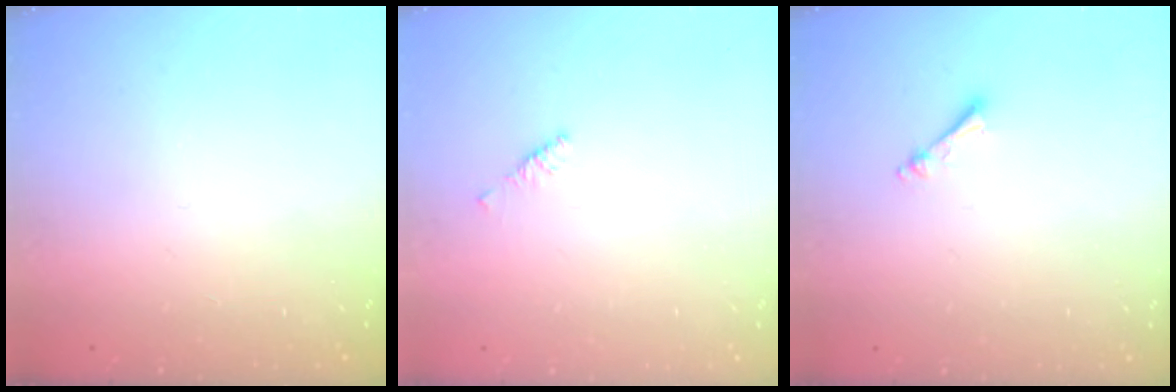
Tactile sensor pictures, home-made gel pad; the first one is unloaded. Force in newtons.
{"total": 2.1, "press": 2.0, "slide": 0.6}
{"total": 2.4, "press": 2.3, "slide": 0.4}